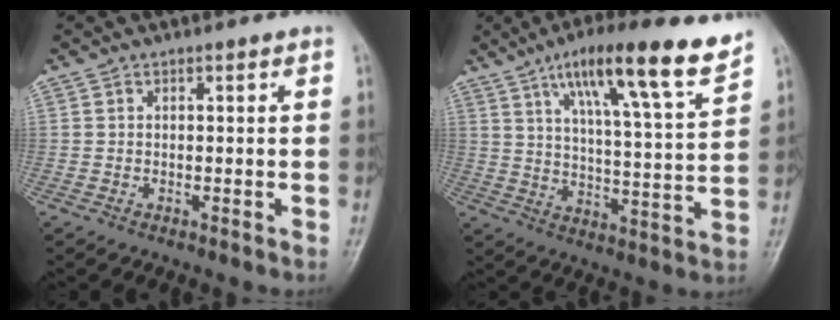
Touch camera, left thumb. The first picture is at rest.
{"total": 17.4, "force": [11.3, 2.5, 13.0], "torque": [-0.187, -0.047, 0.180]}